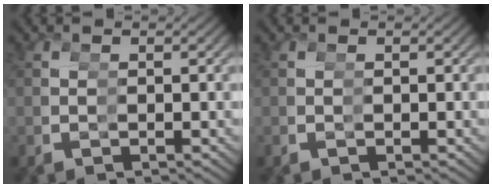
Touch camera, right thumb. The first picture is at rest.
{"total": 0.0}